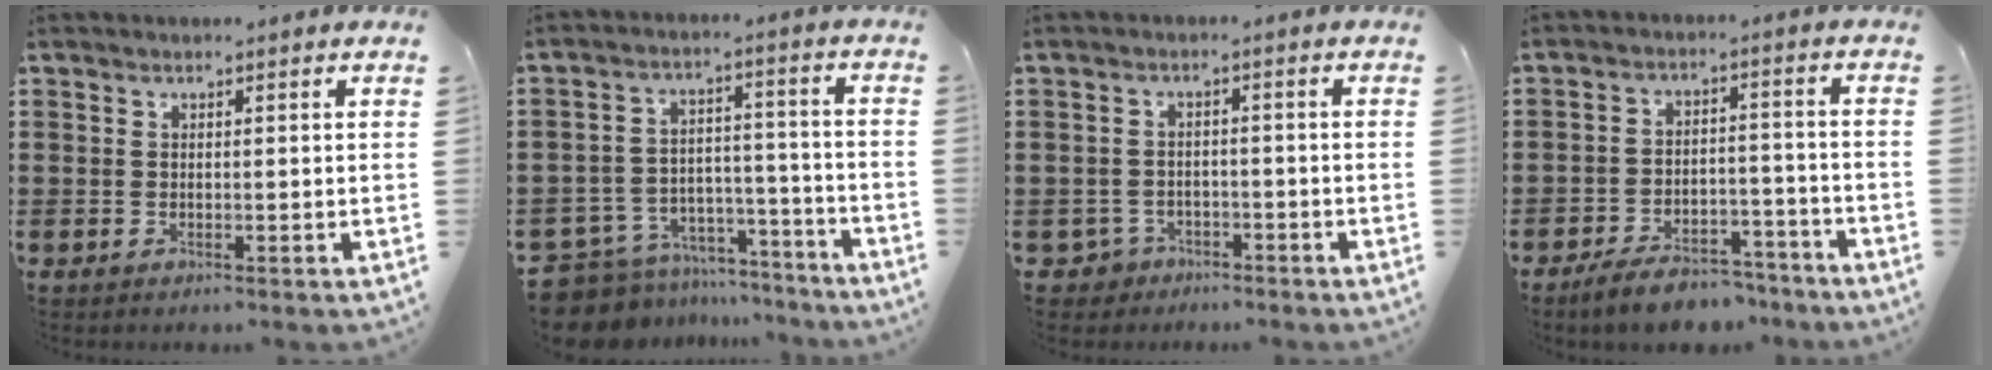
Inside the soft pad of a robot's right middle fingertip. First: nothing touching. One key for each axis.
{"total": 8.5, "fx": -7.9, "fy": 3.0, "fz": 1.2, "tx": -0.039, "ty": 0.016, "tz": -0.156}
{"total": 2.6, "fx": -2.3, "fy": 1.3, "fz": 0.1, "tx": -0.020, "ty": -0.004, "tz": -0.052}
{"total": 6.7, "fx": -6.2, "fy": 1.5, "fz": 2.0, "tx": -0.030, "ty": 0.015, "tz": -0.118}